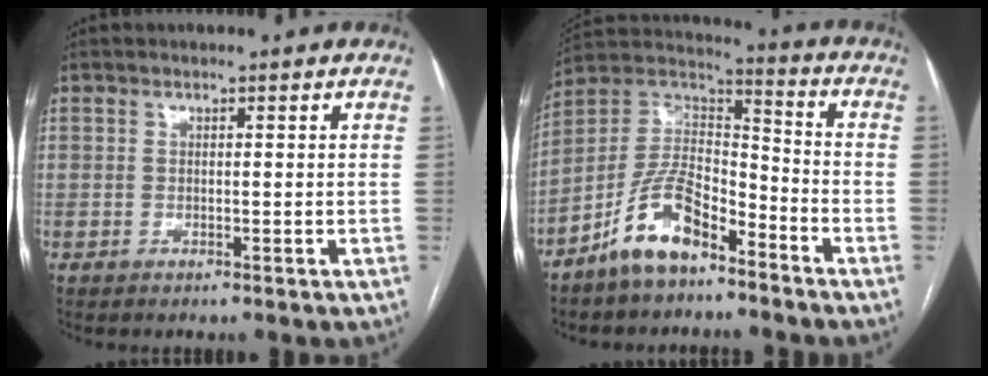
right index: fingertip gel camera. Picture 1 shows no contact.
{"total": 12.2, "force": [-8.1, 4.8, 7.8], "torque": [-0.161, 0.021, -0.154]}